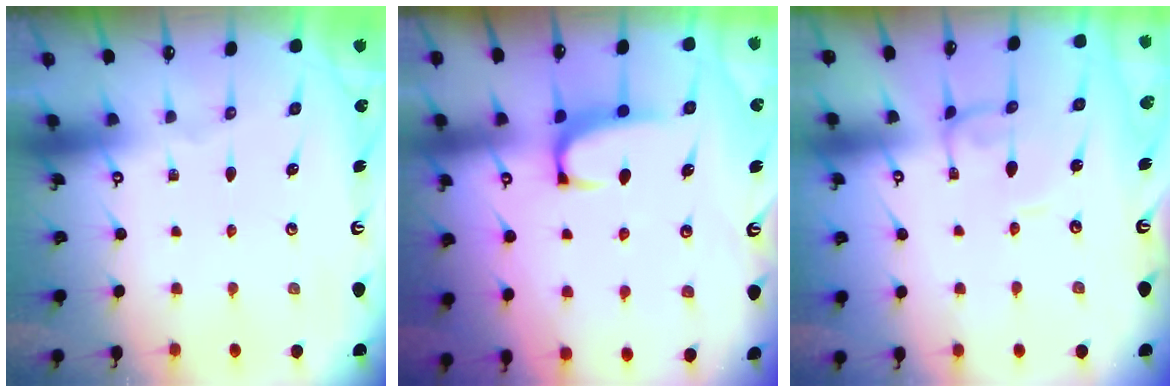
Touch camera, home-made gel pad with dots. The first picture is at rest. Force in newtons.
{"total": 1.3, "press": 1.1, "slide": 0.8}
{"total": 2.0, "press": 2.0, "slide": 0.1}